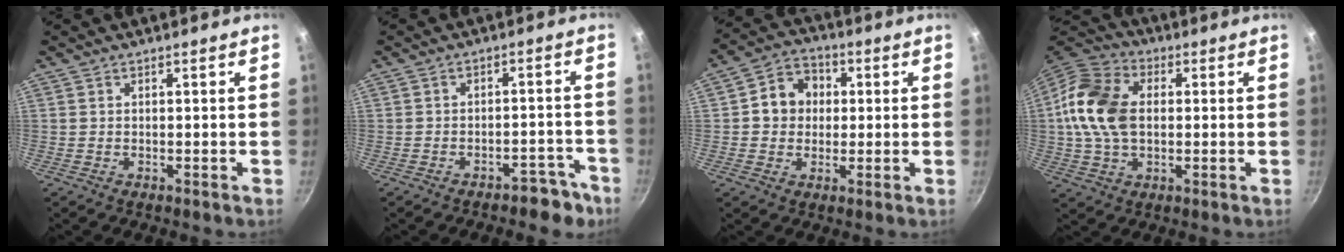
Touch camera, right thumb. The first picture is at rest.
{"total": 5.8, "force": [-4.3, 3.1, 2.5], "torque": [0.002, 0.059, -0.035]}
{"total": 8.8, "force": [1.1, 7.7, 4.2], "torque": [-0.032, 0.014, 0.002]}
{"total": 15.2, "force": [1.1, 10.3, 11.0], "torque": [-0.193, 0.018, 0.005]}